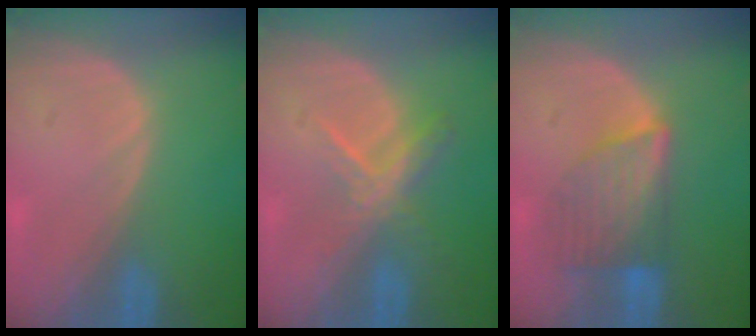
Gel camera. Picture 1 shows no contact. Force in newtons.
{"total": 5.7, "press": 5.0, "slide": 2.7}
{"total": 6.7, "press": 6.6, "slide": 1.3}